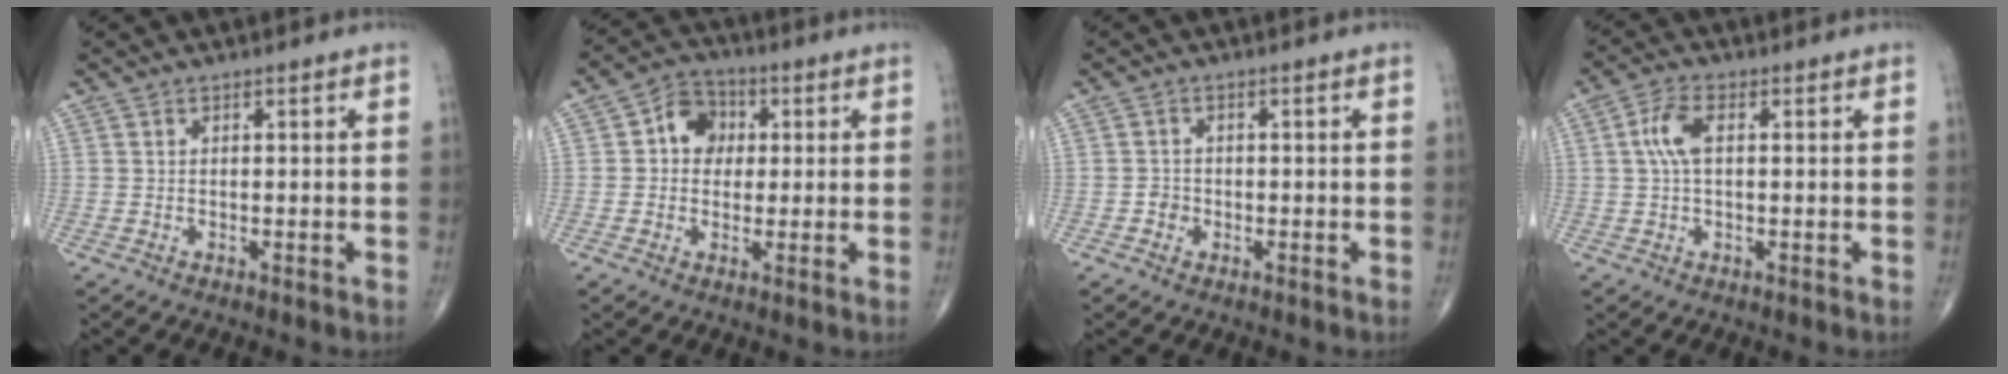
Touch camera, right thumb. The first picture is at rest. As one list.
[{"total": 7.0, "force": [1.0, 5.9, 3.6], "torque": [-0.029, 0.013, 0.006]}, {"total": 1.8, "force": [-0.6, 1.7, 0.5], "torque": [0.000, 0.007, -0.014]}, {"total": 5.1, "force": [0.8, 2.5, 4.4], "torque": [-0.103, 0.014, 0.012]}]